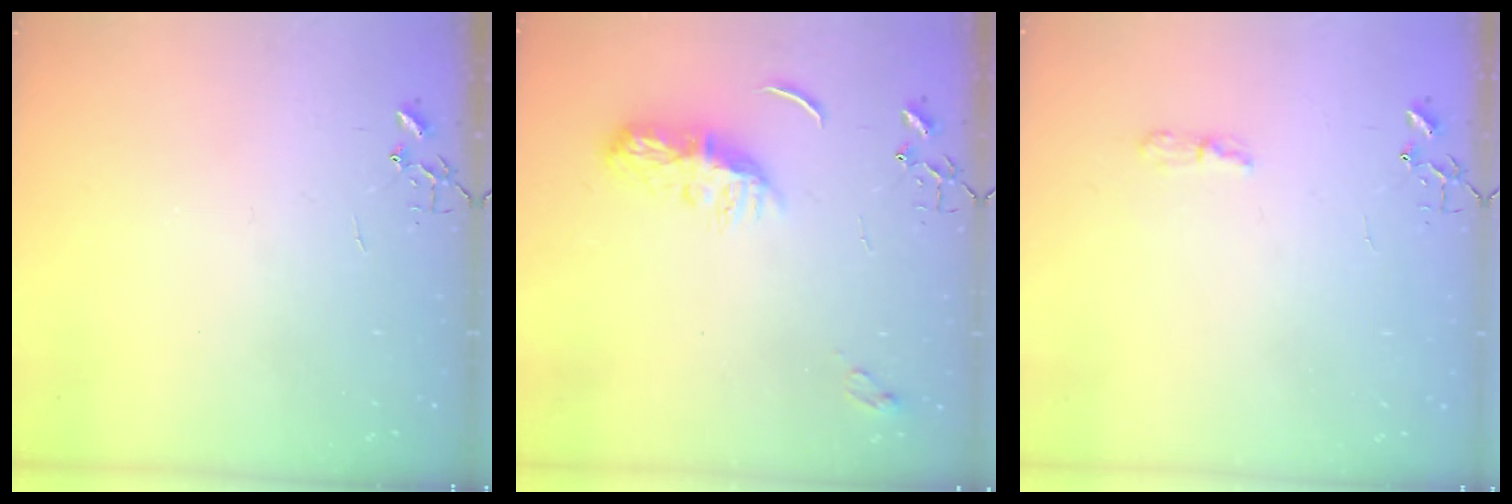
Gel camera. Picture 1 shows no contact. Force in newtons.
{"total": 8.2, "press": 8.2, "slide": 0.4}
{"total": 4.7, "press": 4.7, "slide": 0.7}